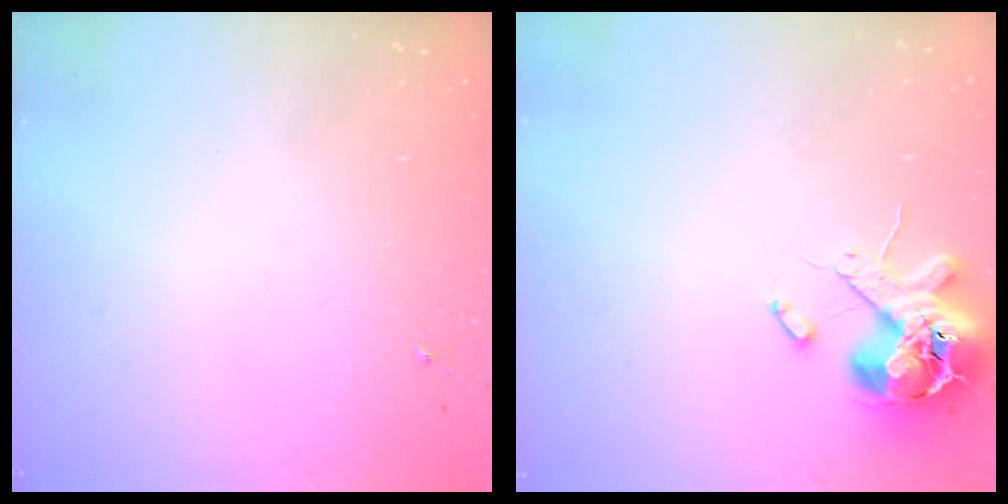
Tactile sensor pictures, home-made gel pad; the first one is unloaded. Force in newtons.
{"total": 12.8, "press": 12.6, "slide": 2.0}